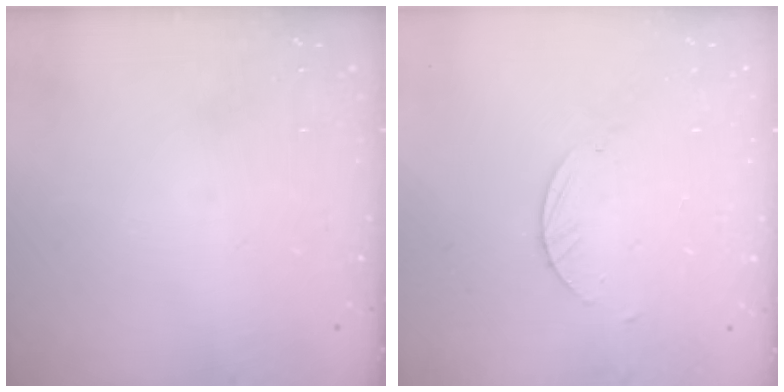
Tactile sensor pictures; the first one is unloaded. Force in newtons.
{"total": 1.8, "press": 1.8, "slide": 0.1}